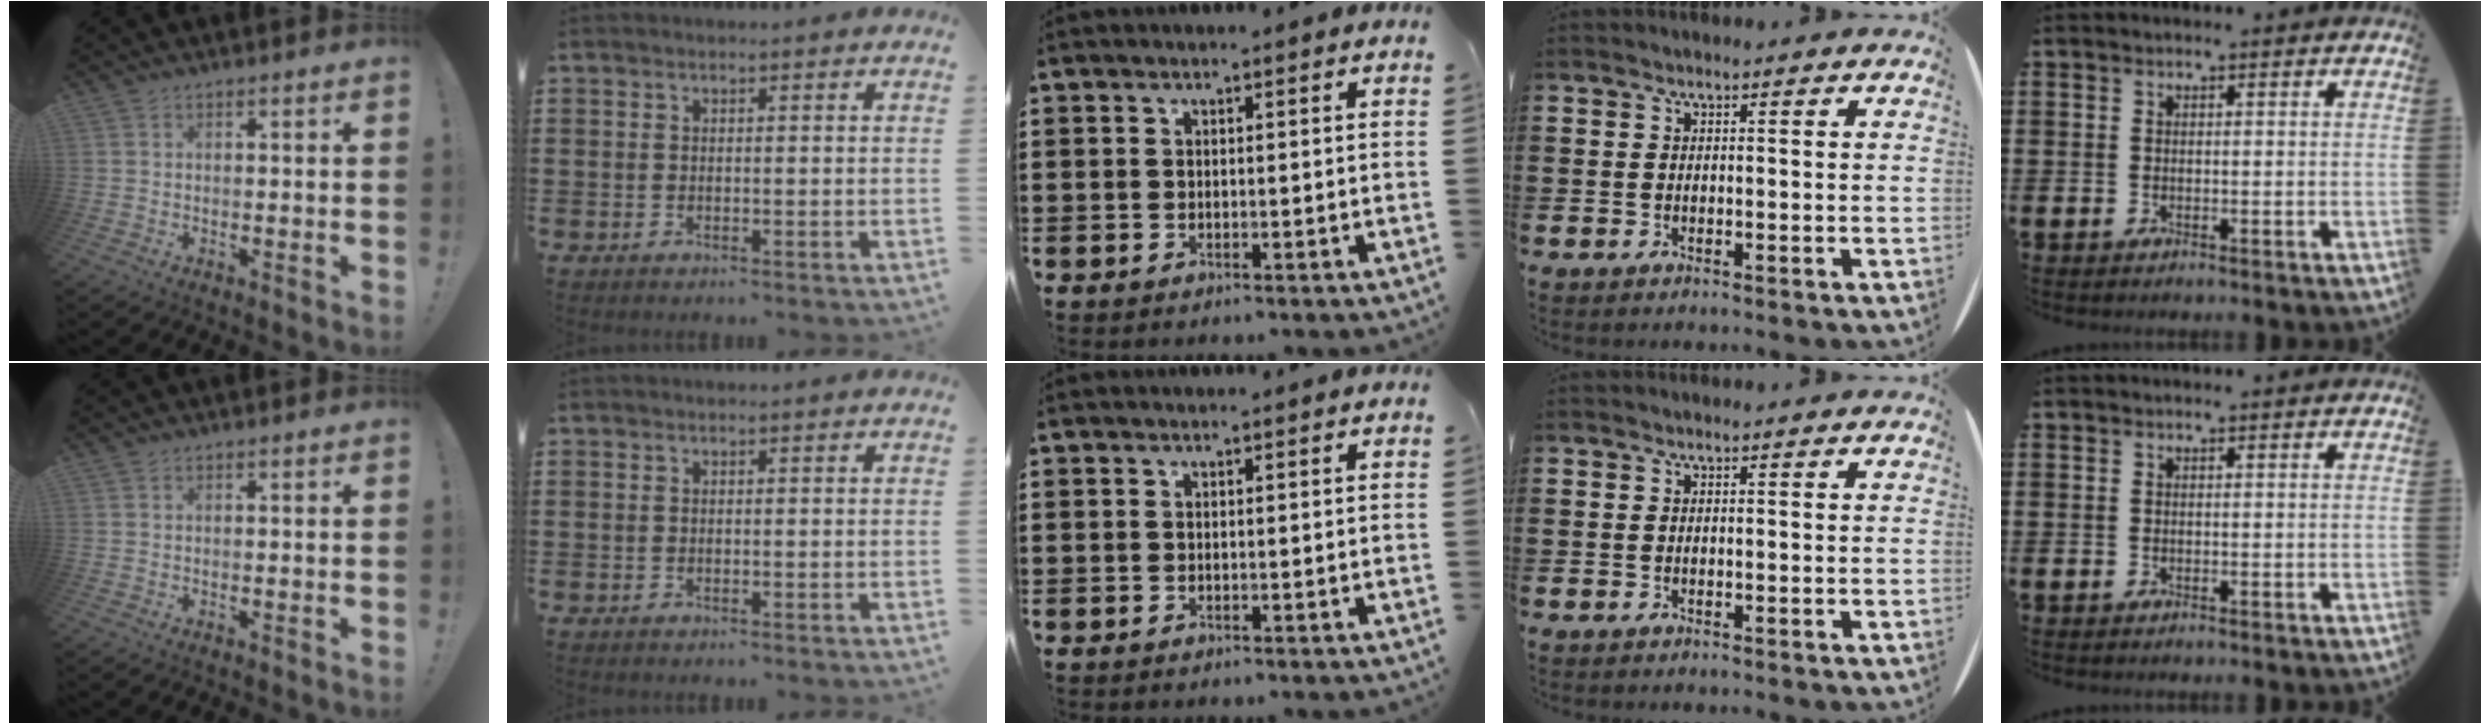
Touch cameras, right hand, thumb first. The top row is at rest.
{}